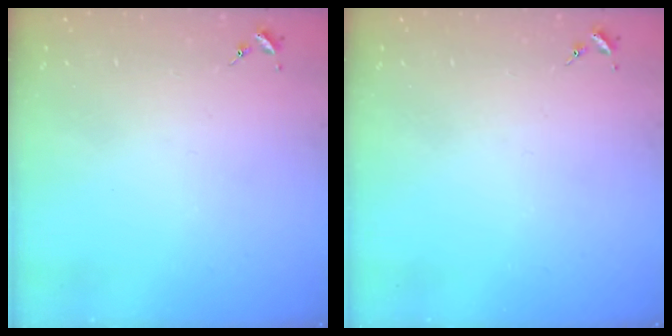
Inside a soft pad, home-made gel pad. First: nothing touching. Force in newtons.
{"total": 0.0}